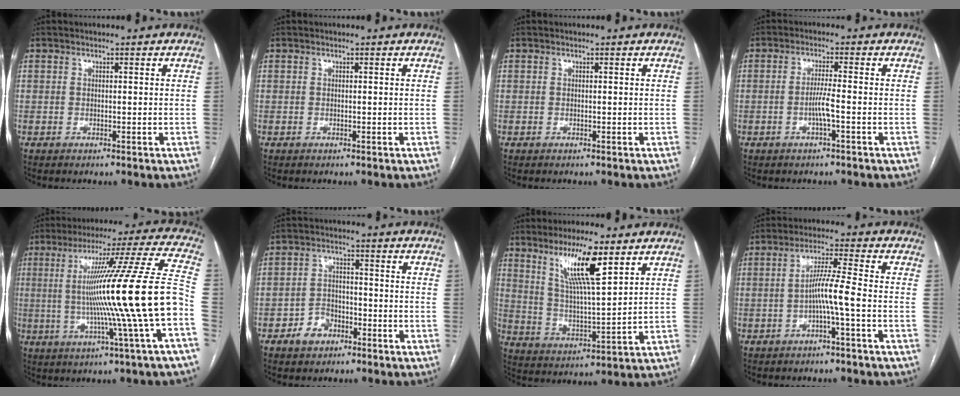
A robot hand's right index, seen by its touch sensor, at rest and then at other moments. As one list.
[{"total": 0.0}, {"total": 0.0}, {"total": 3.3, "force": [-1.1, -0.2, 3.0], "torque": [-0.059, 0.000, -0.023]}, {"total": 20.5, "force": [-2.5, -2.7, 20.2], "torque": [-0.310, -0.003, -0.056]}, {"total": 4.9, "force": [-2.8, 3.6, 1.9], "torque": [-0.034, 0.015, -0.046]}, {"total": 10.8, "force": [6.4, 0.9, 8.7], "torque": [-0.158, -0.006, 0.118]}, {"total": 5.6, "force": [-1.7, -0.8, 5.2], "torque": [-0.097, 0.011, -0.032]}]